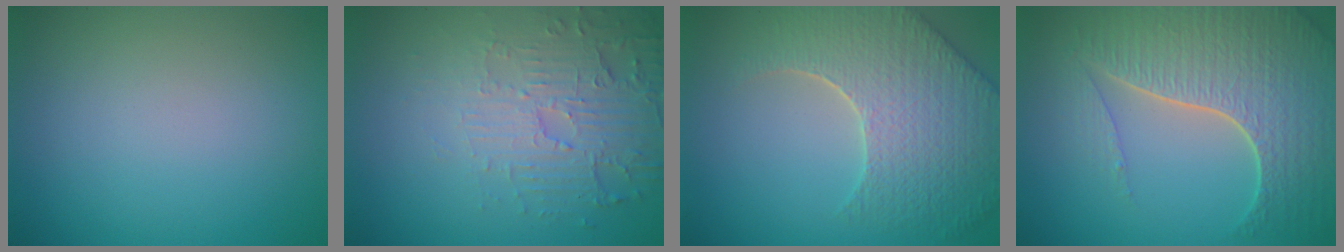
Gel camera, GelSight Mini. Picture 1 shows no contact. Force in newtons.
{"total": 5.5, "press": 3.5, "slide": 4.2}
{"total": 8.3, "press": 6.1, "slide": 5.6}
{"total": 7.1, "press": 5.2, "slide": 4.9}